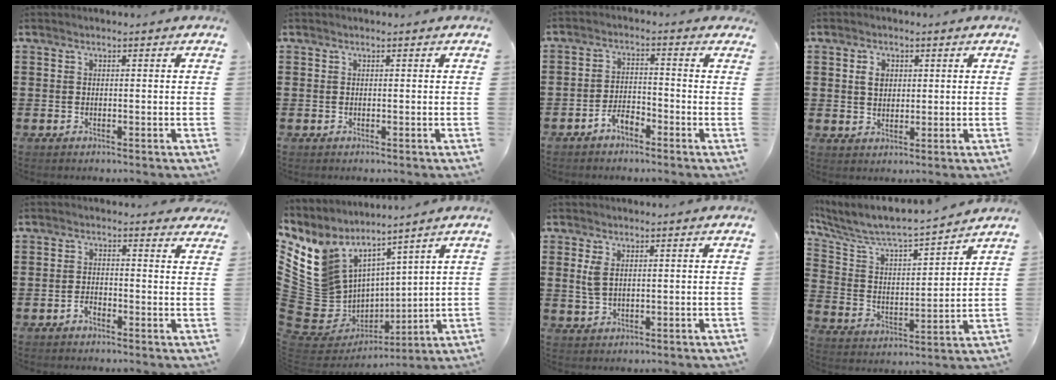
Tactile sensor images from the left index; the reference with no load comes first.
{"total": 0.0}
{"total": 3.1, "force": [-2.3, 1.4, 1.4], "torque": [-0.028, 0.009, -0.046]}
{"total": 2.9, "force": [0.9, 2.1, 1.7], "torque": [-0.041, 0.008, 0.016]}
{"total": 1.6, "force": [-0.5, 1.1, 1.0], "torque": [-0.021, 0.005, -0.010]}
{"total": 10.0, "force": [4.4, 8.5, 2.7], "torque": [-0.120, -0.055, 0.091]}
{"total": 2.8, "force": [0.8, 1.5, 2.2], "torque": [-0.058, 0.004, 0.012]}
{"total": 5.8, "force": [5.3, 0.7, 2.1], "torque": [-0.068, -0.045, 0.083]}